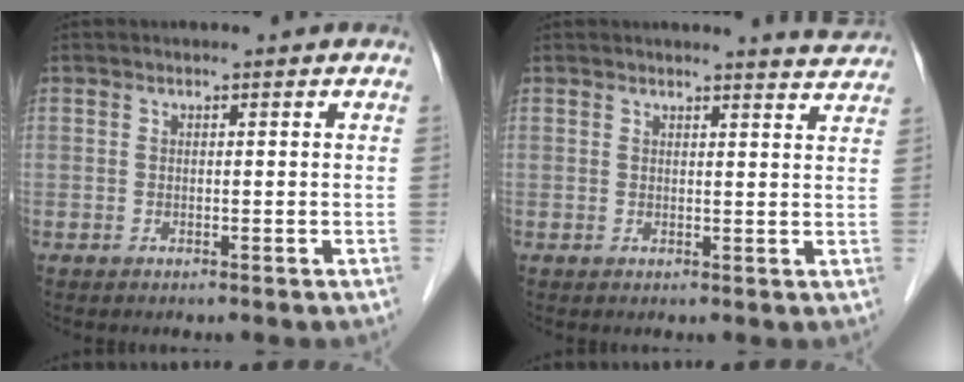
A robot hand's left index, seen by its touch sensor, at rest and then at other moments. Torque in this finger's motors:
{"motor_torque": [-0.34, -1.80, 0.31, 0.06]}